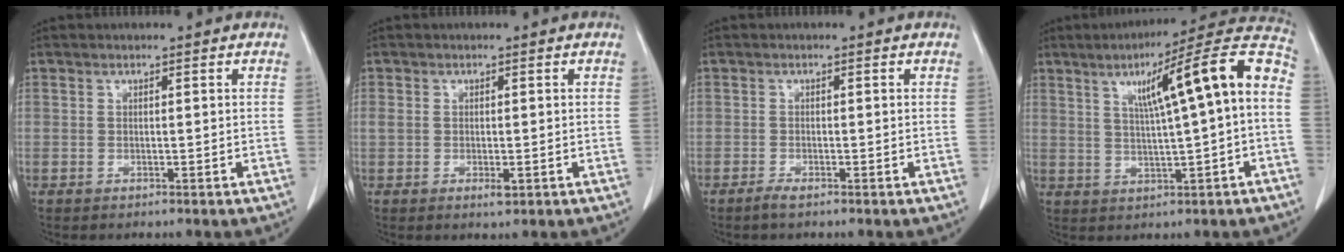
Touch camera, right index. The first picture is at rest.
{"total": 2.6, "force": [-0.6, 1.2, 2.2], "torque": [-0.044, -0.001, -0.005]}
{"total": 1.3, "force": [-1.0, 0.0, 0.8], "torque": [-0.020, -0.003, -0.021]}
{"total": 15.2, "force": [2.3, 0.9, 15.0], "torque": [-0.213, 0.036, 0.033]}